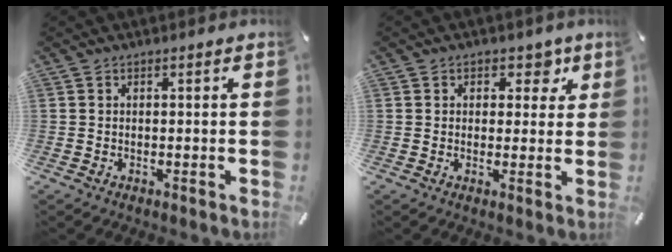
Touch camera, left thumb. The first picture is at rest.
{"total": 4.9, "force": [1.9, 3.9, 2.2], "torque": [-0.006, -0.006, 0.024]}